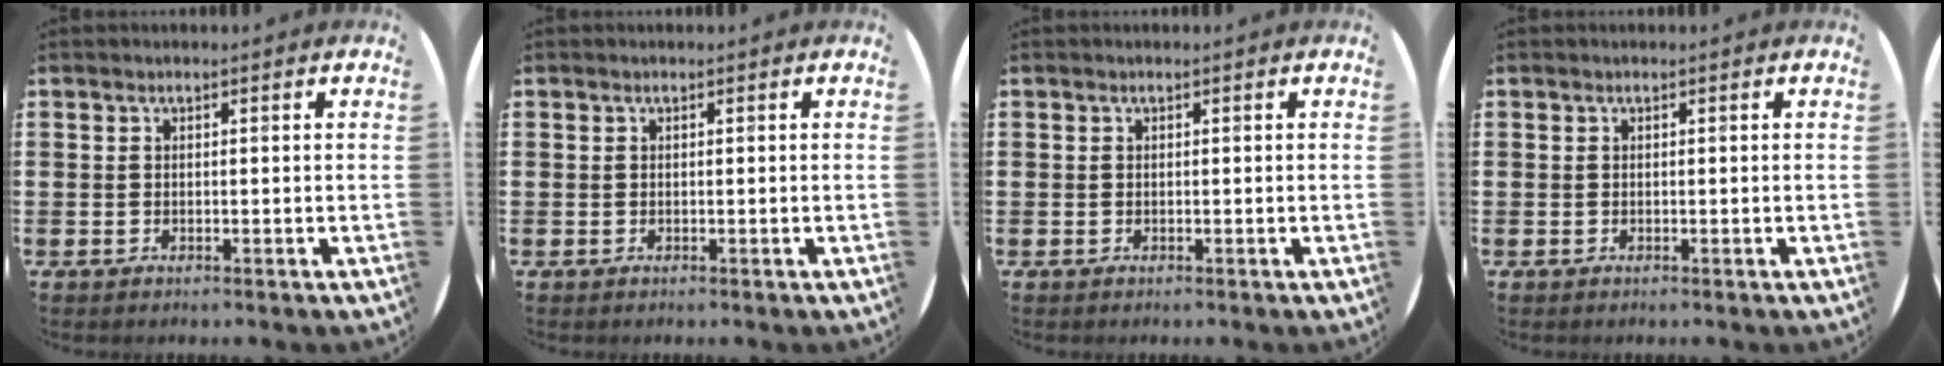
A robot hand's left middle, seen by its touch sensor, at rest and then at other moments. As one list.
[{"total": 0.0}, {"total": 0.0}, {"total": 0.0}]